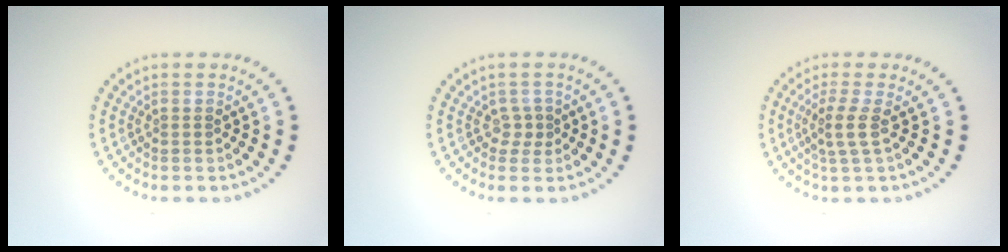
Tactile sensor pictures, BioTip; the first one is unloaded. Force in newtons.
{"total": 1.1, "press": 0.8, "slide": 0.8}
{"total": 2.1, "press": 1.6, "slide": 1.3}